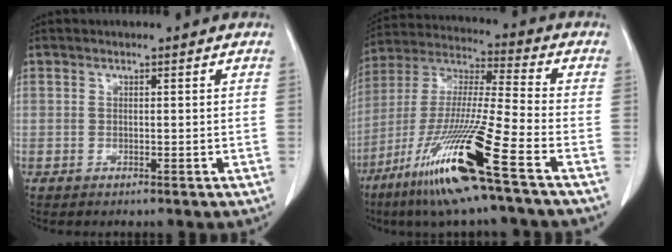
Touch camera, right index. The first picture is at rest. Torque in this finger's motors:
{"motor_torque": [1.94, -0.20, 0.55, 0.17]}